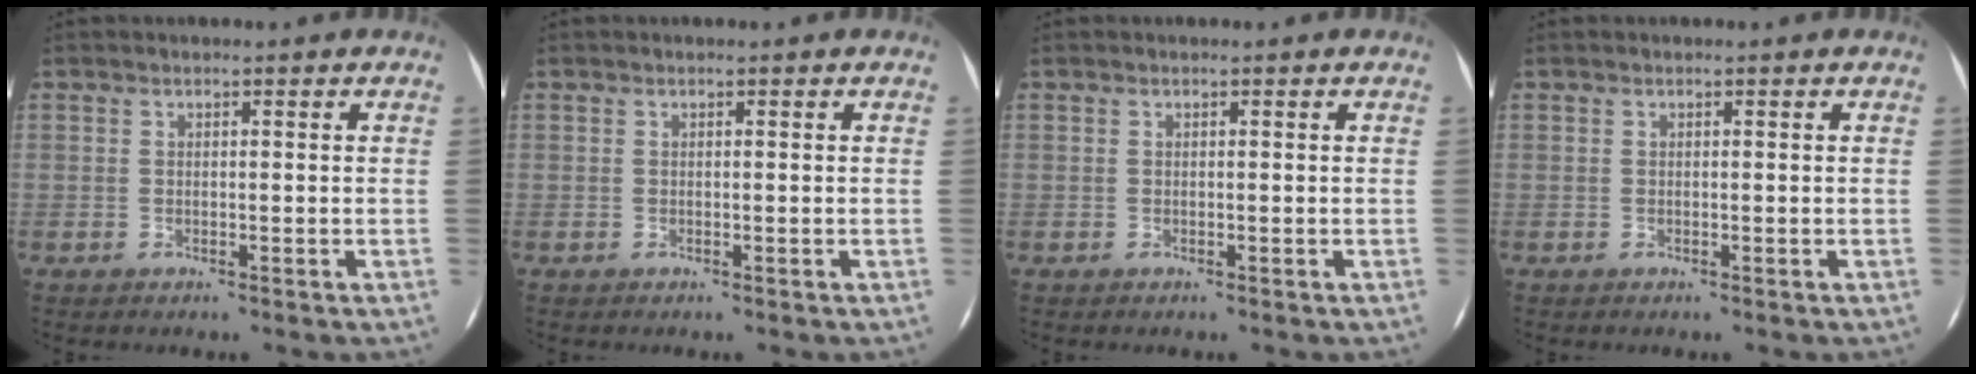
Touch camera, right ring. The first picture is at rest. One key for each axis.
{"total": 0.0}
{"total": 0.0}
{"total": 0.0}